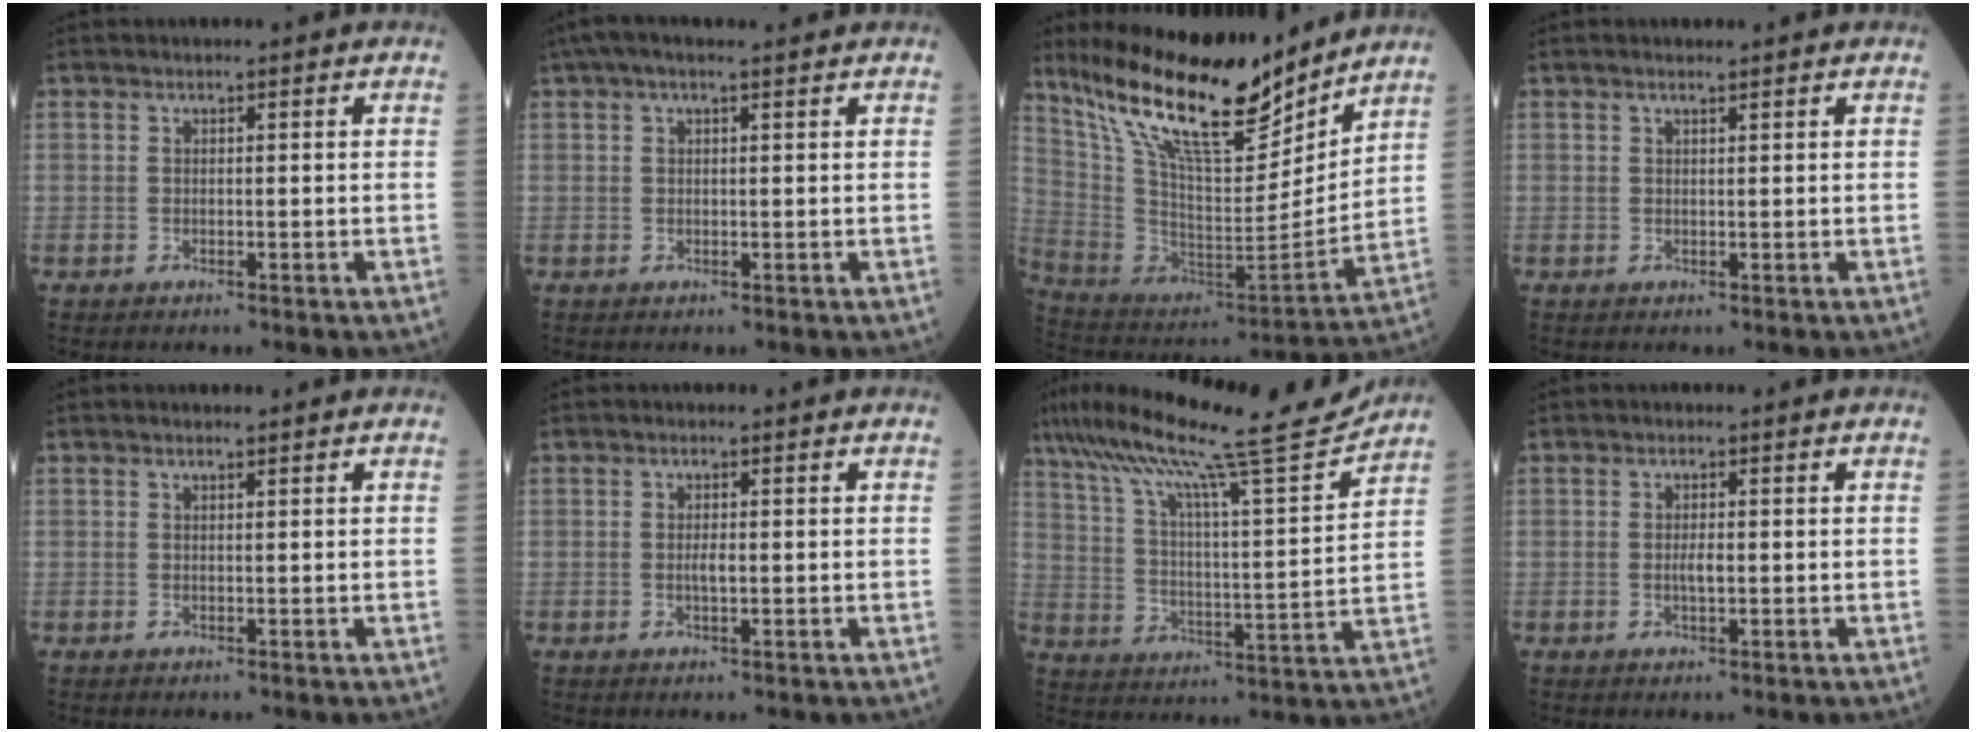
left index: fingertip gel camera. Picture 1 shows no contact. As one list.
[{"total": 5.6, "force": [4.1, 0.9, 3.7], "torque": [-0.068, 0.043, 0.067]}, {"total": 22.0, "force": [17.0, 4.5, 13.2], "torque": [-0.239, -0.010, 0.307]}, {"total": 1.1, "force": [0.9, 0.0, 0.6], "torque": [-0.013, 0.007, 0.017]}, {"total": 0.5, "force": [0.4, 0.0, 0.3], "torque": [-0.012, 0.002, 0.009]}, {"total": 1.4, "force": [-0.1, 0.3, 1.4], "torque": [-0.029, -0.002, -0.002]}, {"total": 20.0, "force": [17.0, -0.1, 10.6], "torque": [-0.187, 0.003, 0.264]}, {"total": 1.6, "force": [-0.2, 0.4, 1.5], "torque": [-0.032, -0.001, -0.003]}]